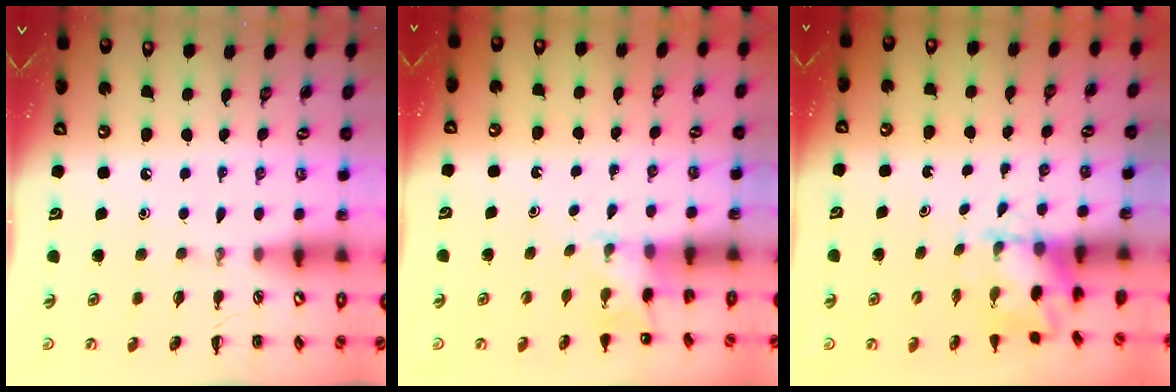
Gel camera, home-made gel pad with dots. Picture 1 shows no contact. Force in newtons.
{"total": 4.0, "press": 3.8, "slide": 1.2}
{"total": 2.7, "press": 2.5, "slide": 0.9}